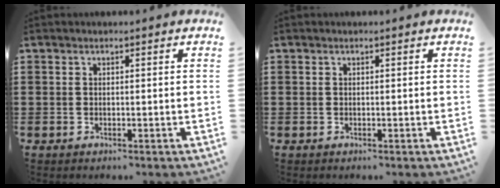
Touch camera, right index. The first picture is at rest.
{"total": 0.0}